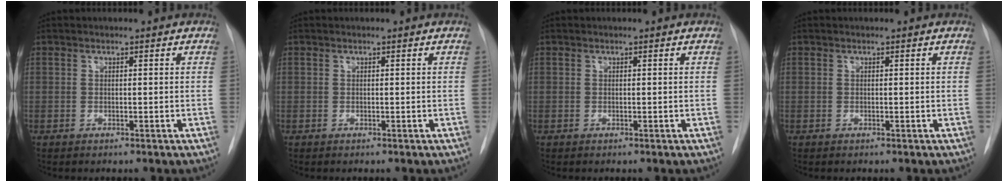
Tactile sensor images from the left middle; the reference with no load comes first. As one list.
[{"total": 0.0}, {"total": 0.0}, {"total": 0.0}]